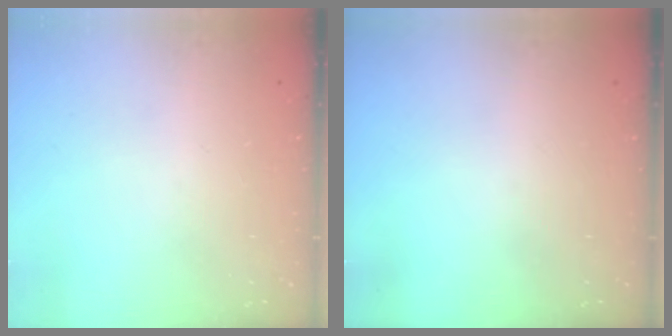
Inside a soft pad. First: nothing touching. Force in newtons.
{"total": 0.0}